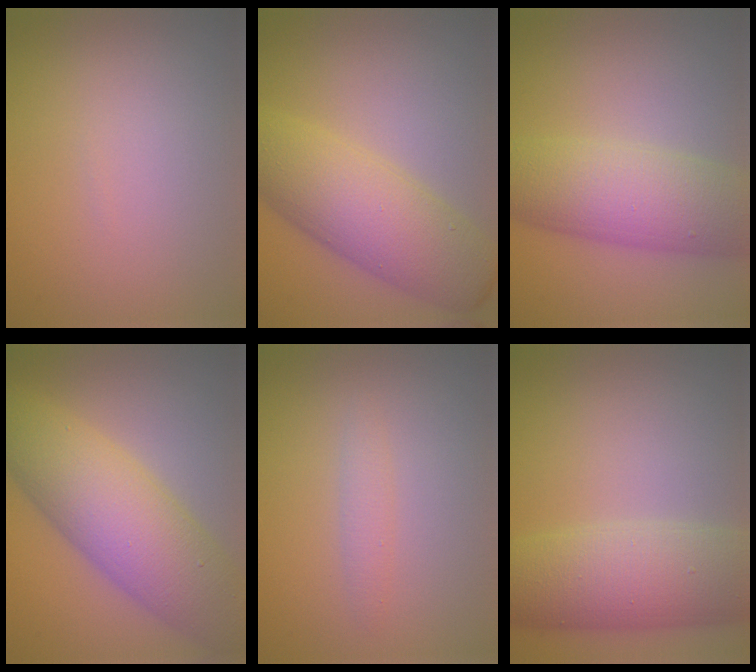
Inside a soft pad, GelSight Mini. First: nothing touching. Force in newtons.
{"total": 8.2, "press": 8.2, "slide": 0.0}
{"total": 8.0, "press": 8.0, "slide": 0.1}
{"total": 9.6, "press": 9.6, "slide": 0.1}
{"total": 1.2, "press": 1.2, "slide": 0.0}
{"total": 8.8, "press": 8.8, "slide": 0.3}